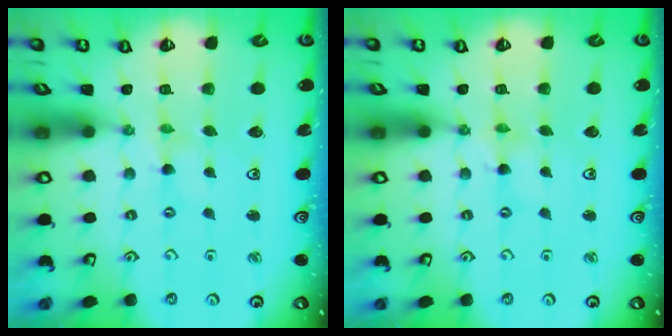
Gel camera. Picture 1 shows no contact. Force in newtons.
{"total": 1.7, "press": 1.7, "slide": 0.2}